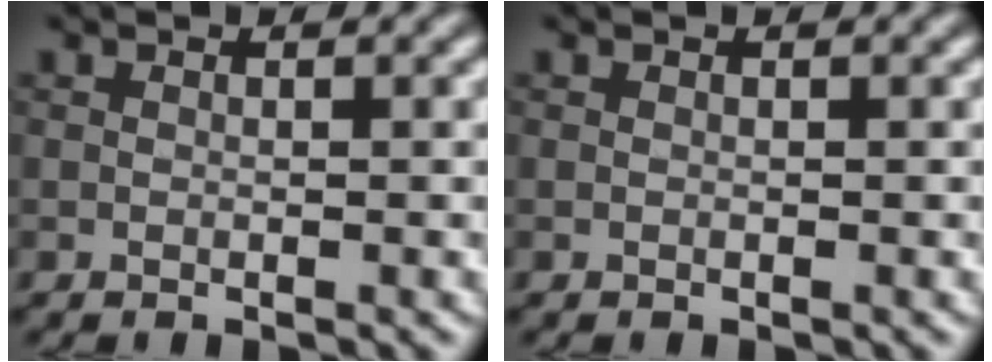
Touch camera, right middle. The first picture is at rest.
{"total": 0.0}